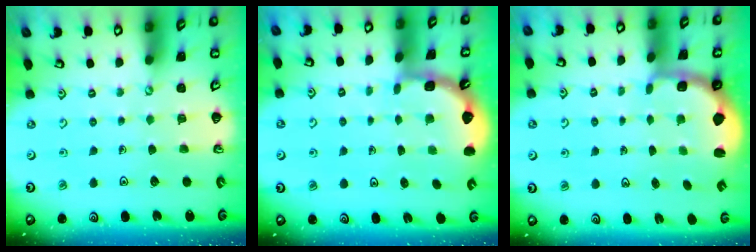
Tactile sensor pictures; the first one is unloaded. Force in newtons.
{"total": 1.9, "press": 1.9, "slide": 0.2}
{"total": 2.2, "press": 1.5, "slide": 1.6}